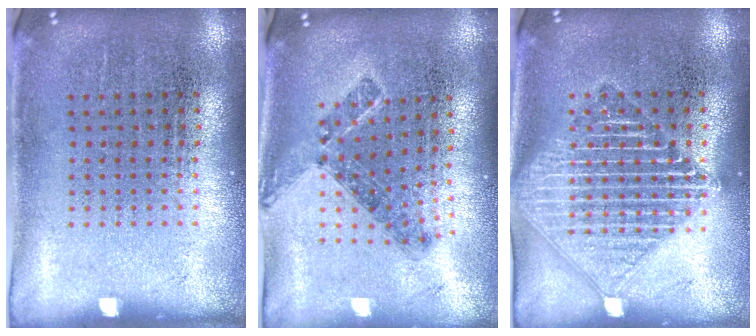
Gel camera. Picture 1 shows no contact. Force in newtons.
{"total": 0.8, "press": 0.7, "slide": 0.3}
{"total": 2.6, "press": 2.6, "slide": 0.3}